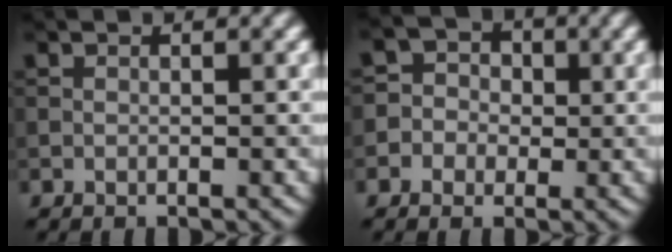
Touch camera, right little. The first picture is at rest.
{"total": 4.1, "force": [-0.5, 3.9, 0.9], "torque": [0.007, 0.023, -0.037]}